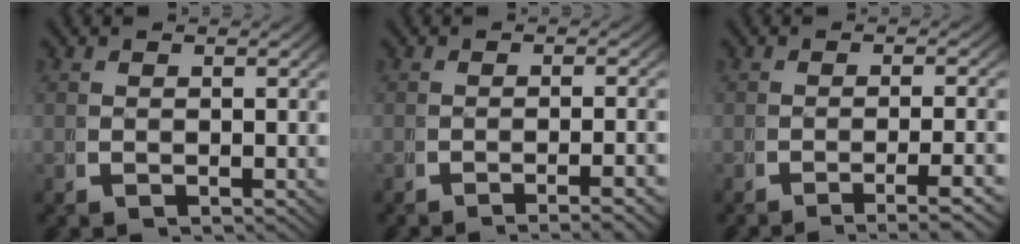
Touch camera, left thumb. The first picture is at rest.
{"total": 3.4, "force": [-2.7, 0.2, 2.1], "torque": [-0.025, 0.002, -0.043]}
{"total": 4.2, "force": [-2.9, 0.6, 3.0], "torque": [-0.044, -0.004, -0.043]}